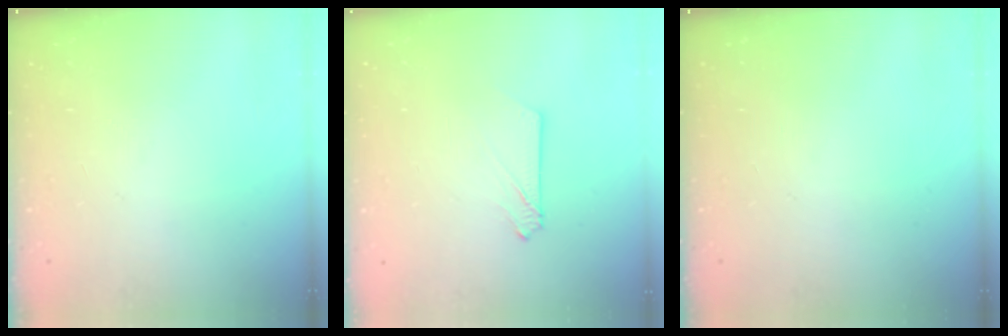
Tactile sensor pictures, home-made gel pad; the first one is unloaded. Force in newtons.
{"total": 2.6, "press": 2.6, "slide": 0.3}
{"total": 0.0}